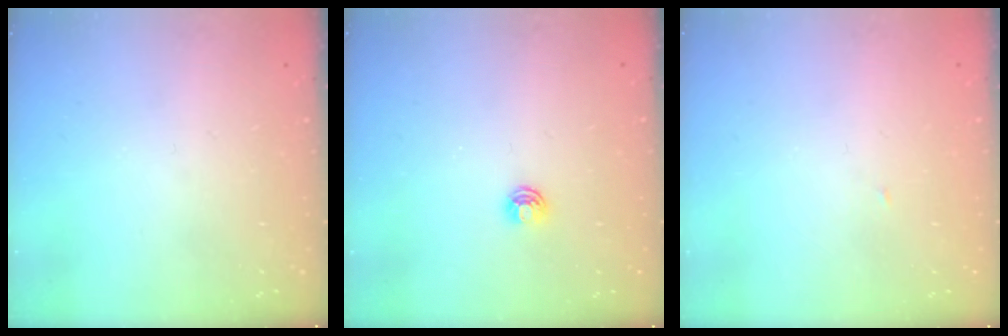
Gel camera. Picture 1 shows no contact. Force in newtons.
{"total": 4.2, "press": 4.2, "slide": 0.6}
{"total": 1.4, "press": 1.4, "slide": 0.0}